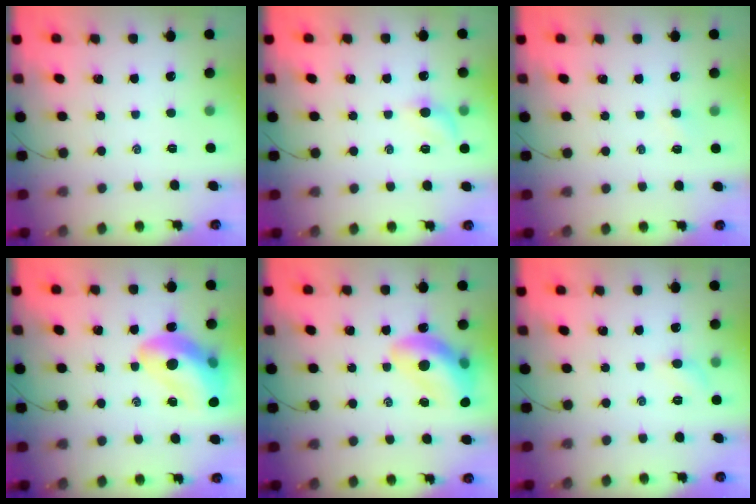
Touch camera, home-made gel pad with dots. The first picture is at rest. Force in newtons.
{"total": 7.9, "press": 7.8, "slide": 1.2}
{"total": 2.4, "press": 2.2, "slide": 0.8}
{"total": 17.0, "press": 16.6, "slide": 3.7}
{"total": 17.3, "press": 16.8, "slide": 4.4}
{"total": 5.1, "press": 4.8, "slide": 1.7}